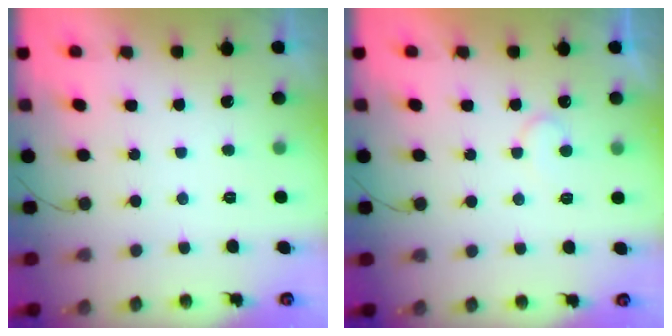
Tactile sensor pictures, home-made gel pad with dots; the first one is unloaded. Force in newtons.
{"total": 5.5, "press": 5.5, "slide": 0.4}